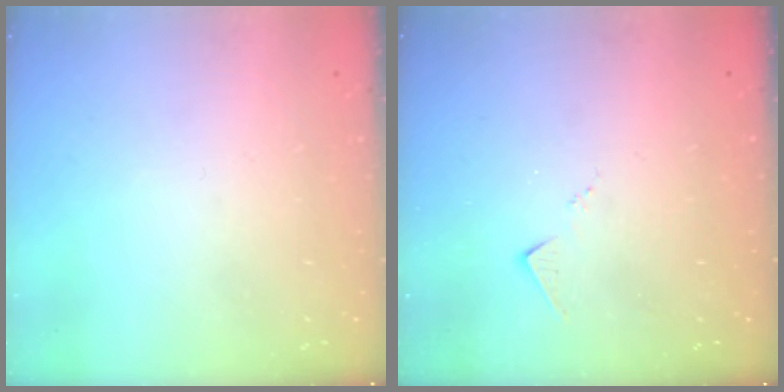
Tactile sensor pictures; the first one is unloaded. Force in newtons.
{"total": 7.1, "press": 7.1, "slide": 0.3}